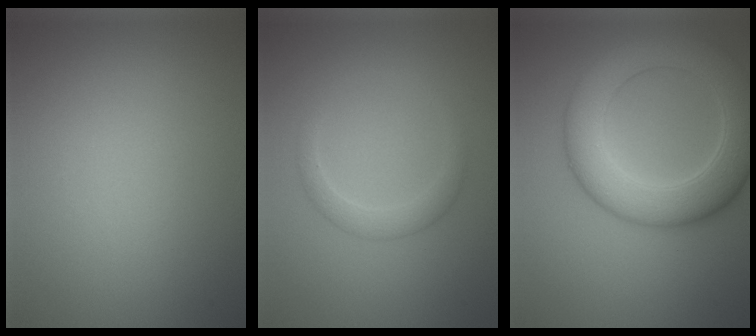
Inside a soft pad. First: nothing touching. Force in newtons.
{"total": 1.9, "press": 1.9, "slide": 0.1}
{"total": 8.5, "press": 8.5, "slide": 0.4}